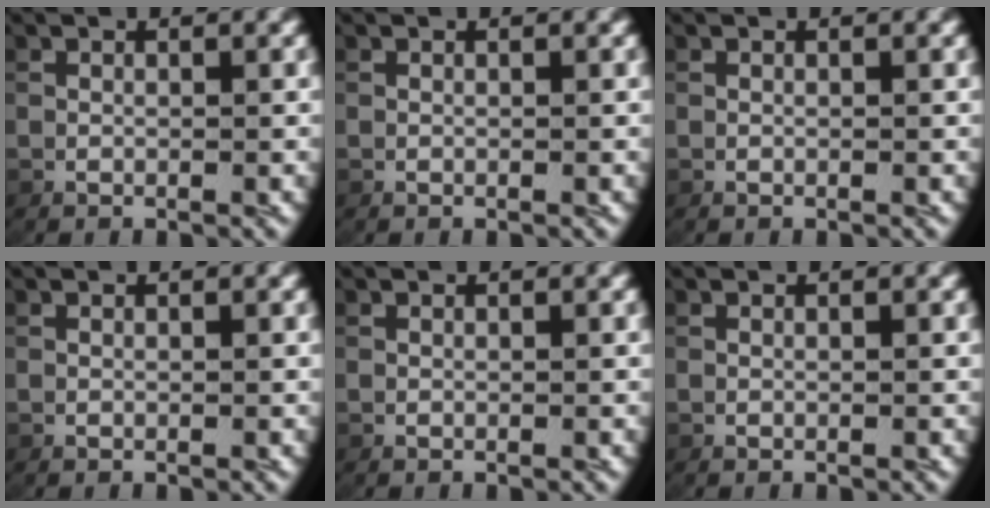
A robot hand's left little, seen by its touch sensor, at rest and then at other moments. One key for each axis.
{"total": 0.0}
{"total": 0.0}
{"total": 0.0}
{"total": 0.0}
{"total": 0.0}